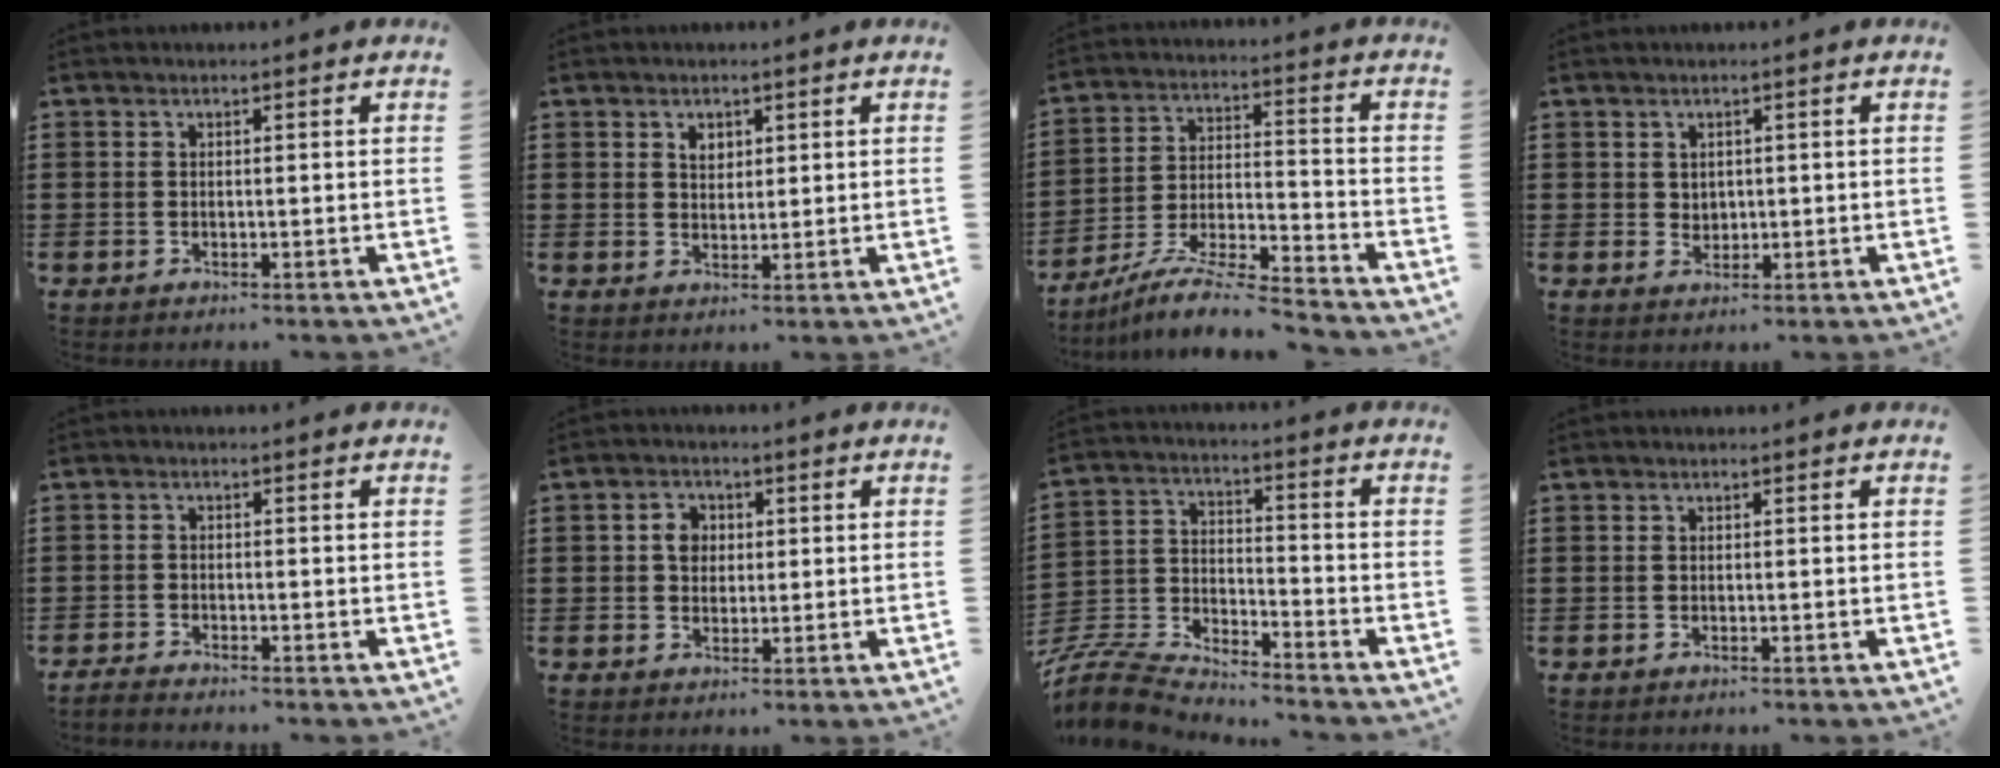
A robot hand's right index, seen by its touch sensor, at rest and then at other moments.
{"total": 1.0, "force": [0.6, 0.6, -0.6], "torque": [0.011, 0.003, 0.013]}
{"total": 8.7, "force": [-8.1, -0.1, 3.2], "torque": [-0.063, -0.002, -0.164]}
{"total": 1.6, "force": [0.7, 1.4, 0.3], "torque": [-0.011, 0.007, 0.013]}
{"total": 1.6, "force": [-1.6, 0.0, -0.1], "torque": [-0.003, 0.002, -0.034]}
{"total": 2.2, "force": [0.0, 2.1, 0.6], "torque": [-0.016, 0.010, -0.001]}
{"total": 6.6, "force": [-6.5, 1.0, 0.9], "torque": [-0.046, -0.009, -0.139]}
{"total": 0.0}